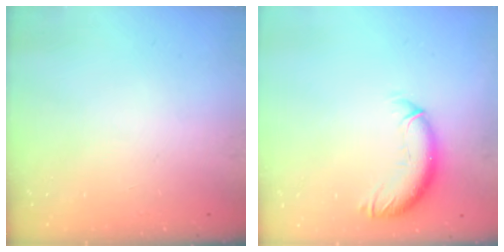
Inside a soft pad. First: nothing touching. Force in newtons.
{"total": 10.3, "press": 10.2, "slide": 1.4}